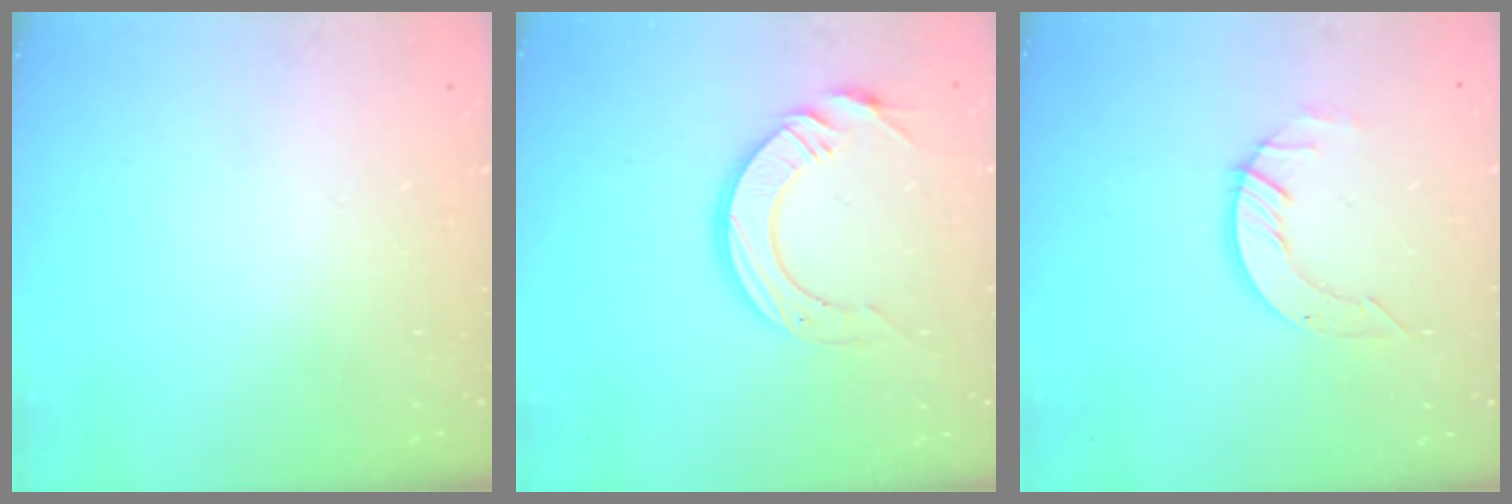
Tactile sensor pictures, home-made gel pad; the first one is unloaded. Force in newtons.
{"total": 12.8, "press": 12.7, "slide": 1.2}
{"total": 6.1, "press": 6.1, "slide": 0.5}